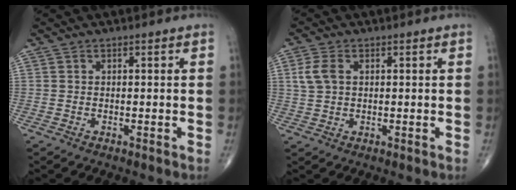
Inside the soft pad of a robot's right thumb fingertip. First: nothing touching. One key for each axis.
{"total": 4.1, "fx": 1.0, "fy": 2.6, "fz": 3.0, "tx": -0.069, "ty": 0.006, "tz": 0.020}